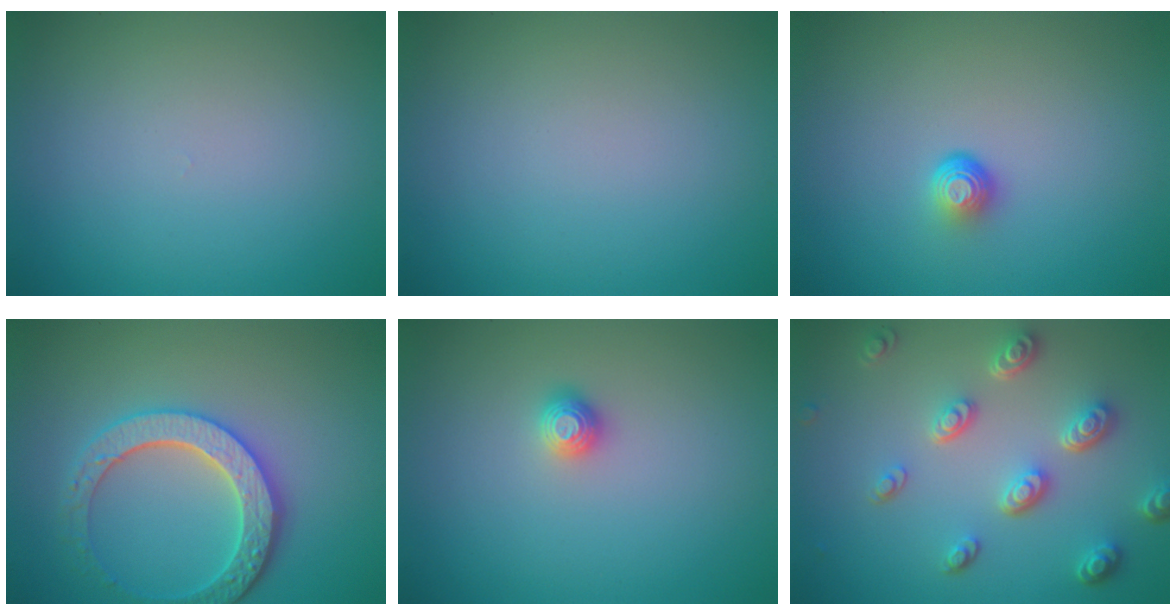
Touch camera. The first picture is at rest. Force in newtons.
{"total": 0.0}
{"total": 1.7, "press": 1.0, "slide": 1.4}
{"total": 4.6, "press": 4.2, "slide": 1.9}
{"total": 1.1, "press": 1.1, "slide": 0.3}
{"total": 4.7, "press": 3.6, "slide": 3.1}